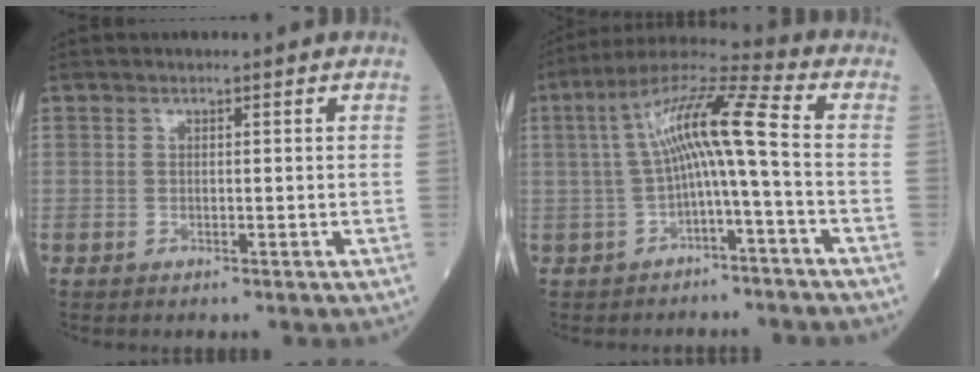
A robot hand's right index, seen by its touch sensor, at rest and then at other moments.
{"total": 10.2, "force": [-0.6, 0.3, 10.1], "torque": [-0.184, 0.039, -0.014]}